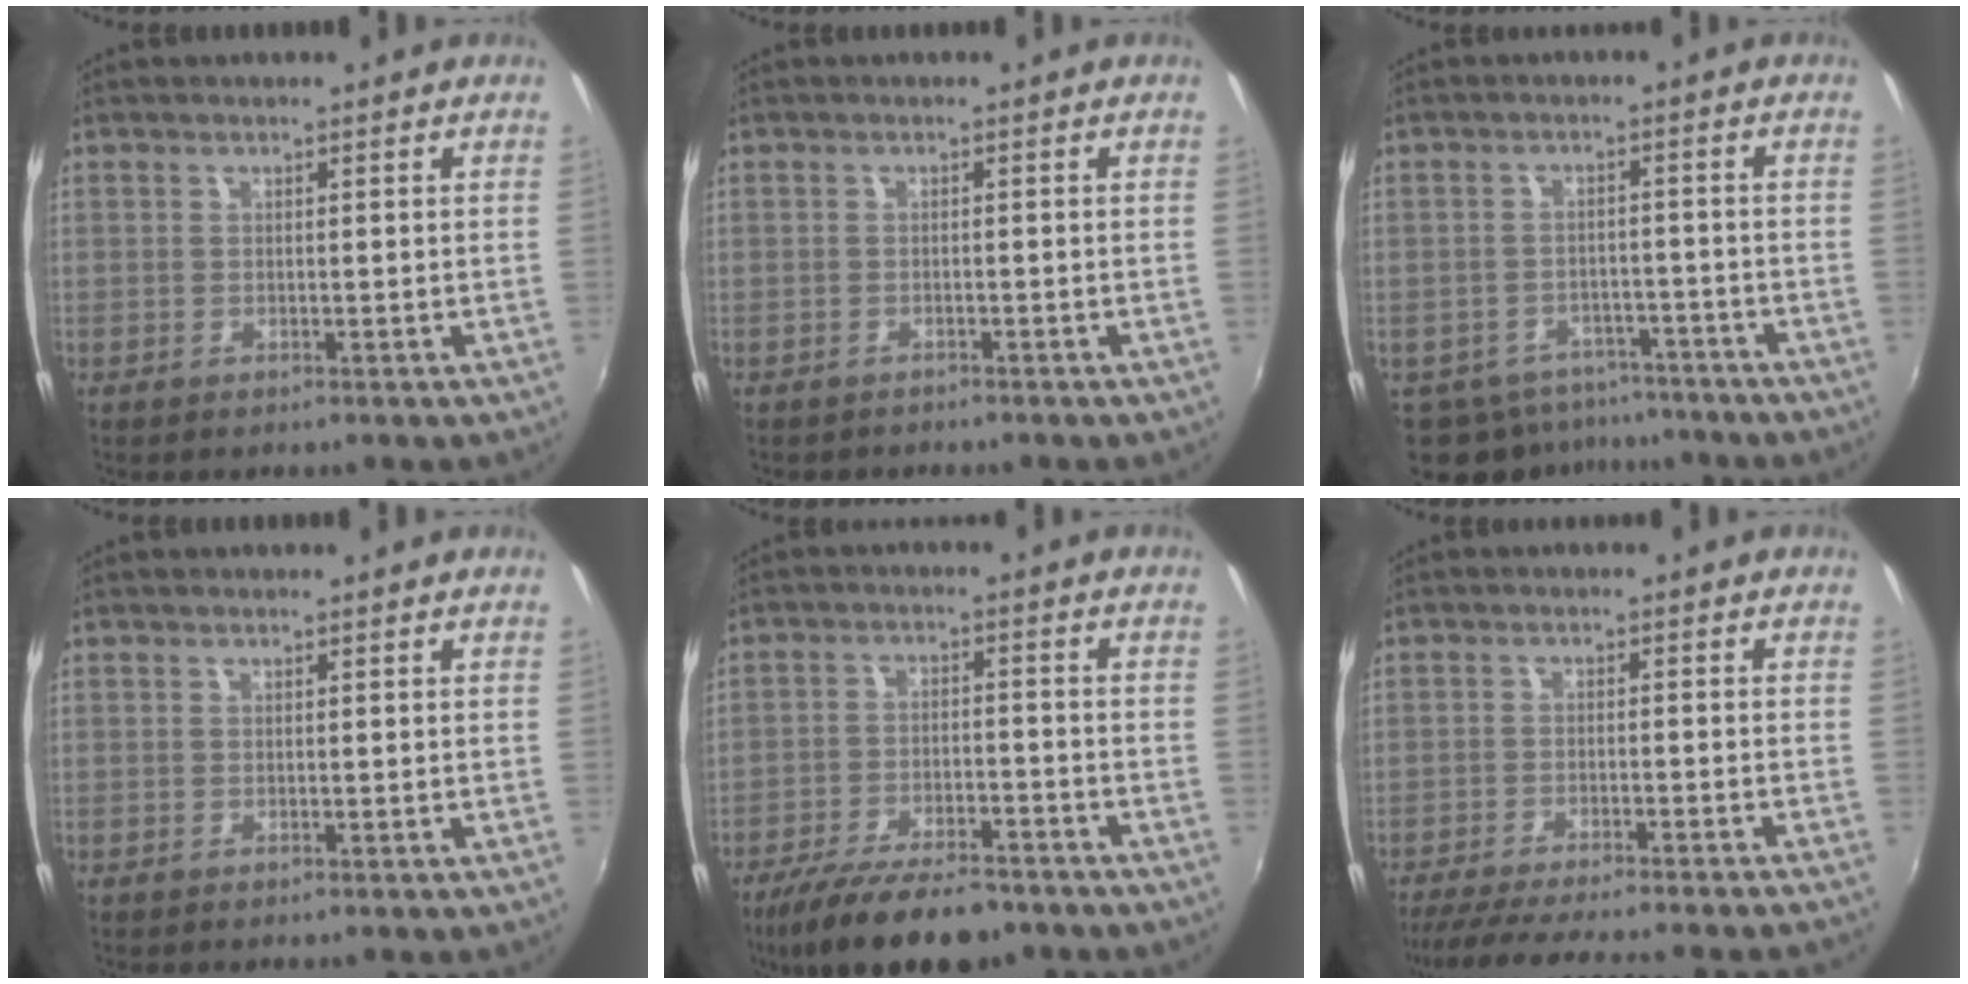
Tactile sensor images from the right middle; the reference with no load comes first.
{"total": 1.2, "force": [-1.1, 0.3, 0.1], "torque": [-0.008, -0.001, -0.016]}
{"total": 11.1, "force": [-8.7, 6.2, 3.3], "torque": [-0.086, -0.003, -0.112]}
{"total": 0.0}
{"total": 15.2, "force": [-12.1, 4.6, 8.0], "torque": [-0.167, -0.027, -0.193]}
{"total": 15.2, "force": [-13.5, 0.1, 7.0], "torque": [-0.140, -0.022, -0.200]}